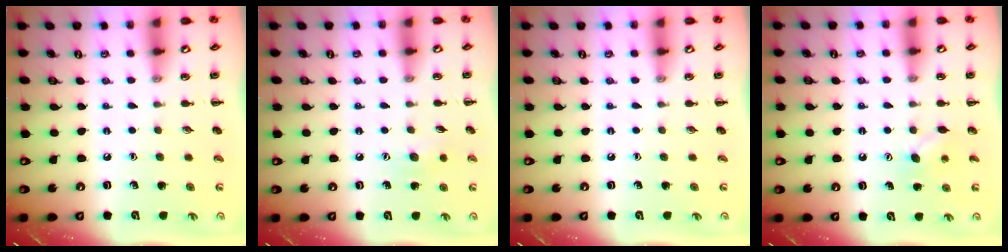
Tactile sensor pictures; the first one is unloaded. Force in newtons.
{"total": 6.3, "press": 6.3, "slide": 1.0}
{"total": 0.0}
{"total": 3.4, "press": 3.3, "slide": 0.7}